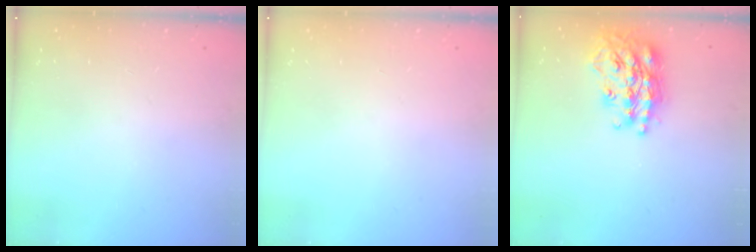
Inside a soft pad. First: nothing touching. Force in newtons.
{"total": 0.0}
{"total": 23.2, "press": 23.2, "slide": 1.8}